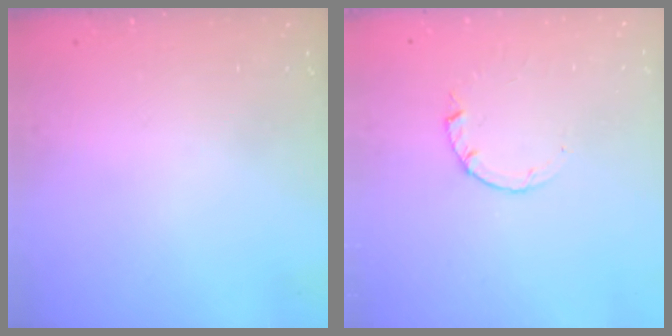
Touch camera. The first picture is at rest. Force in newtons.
{"total": 0.9, "press": 0.8, "slide": 0.2}